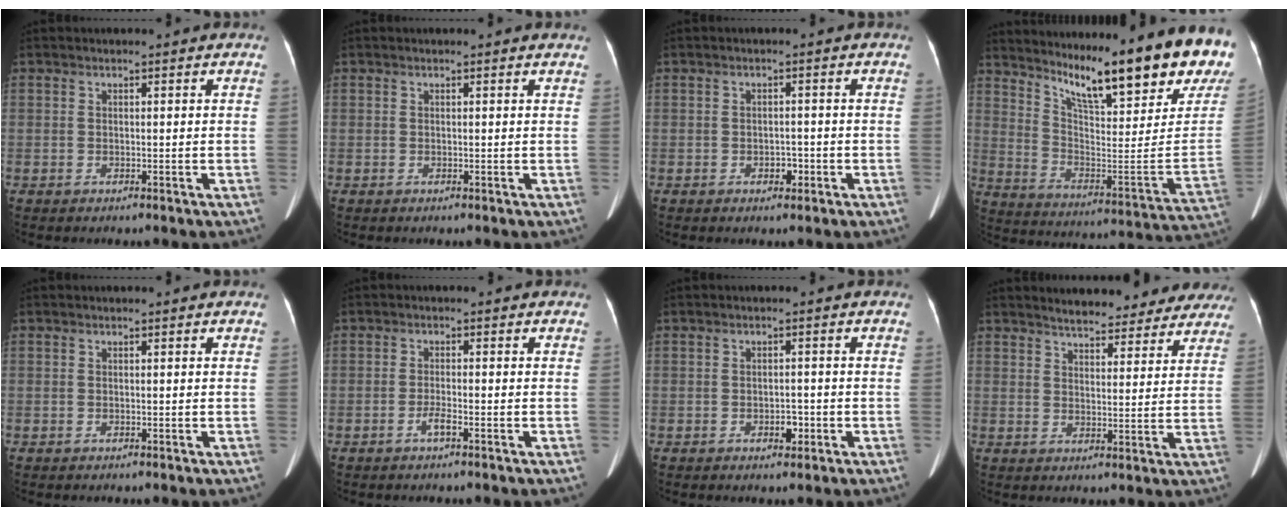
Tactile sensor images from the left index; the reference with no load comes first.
{"total": 1.7, "force": [1.7, 0.0, 0.4], "torque": [-0.006, -0.012, 0.006]}
{"total": 1.9, "force": [-1.4, 1.1, 0.7], "torque": [-0.009, -0.015, -0.020]}
{"total": 24.5, "force": [19.7, 2.6, 14.3], "torque": [-0.234, -0.093, 0.269]}
{"total": 0.0}
{"total": 1.7, "force": [-1.5, 0.0, 0.8], "torque": [-0.017, -0.017, -0.030]}
{"total": 2.1, "force": [-1.5, 1.2, 1.0], "torque": [-0.012, -0.015, -0.021]}
{"total": 16.6, "force": [15.0, 4.4, 5.6], "torque": [-0.055, -0.018, 0.172]}